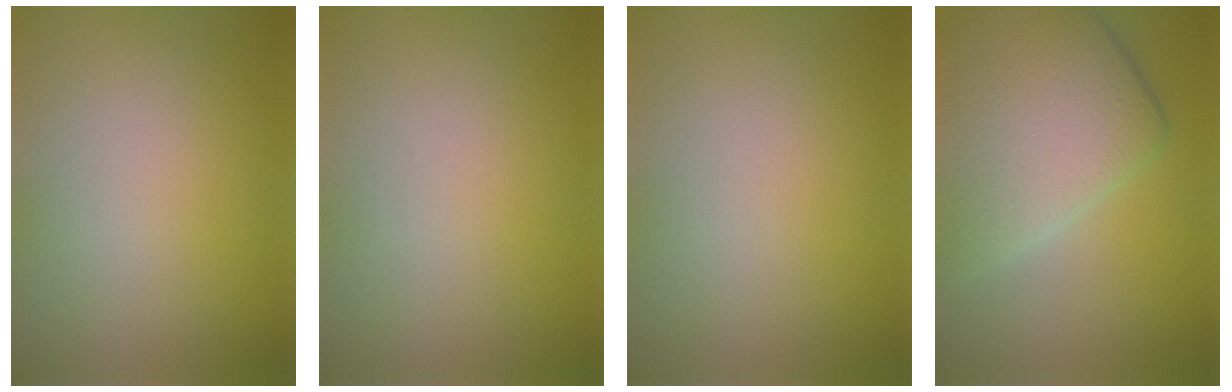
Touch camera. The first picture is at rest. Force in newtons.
{"total": 0.0}
{"total": 0.0}
{"total": 8.4, "press": 8.4, "slide": 0.4}